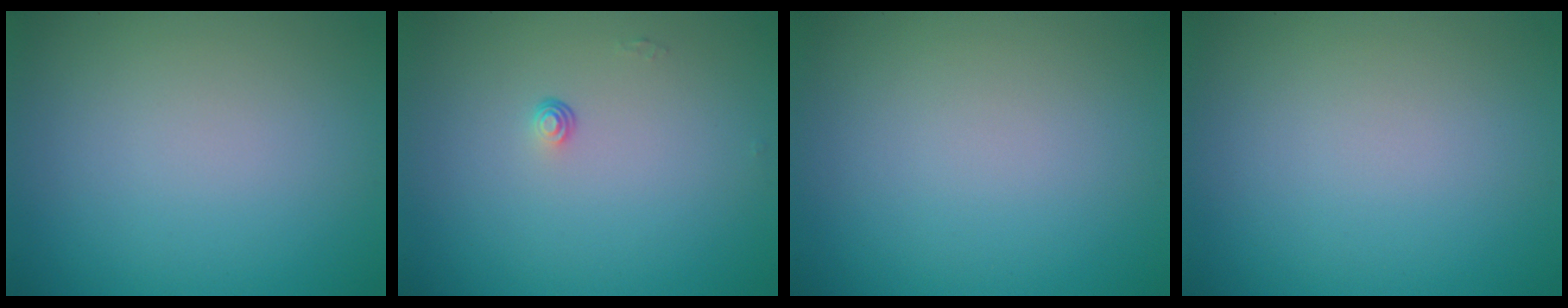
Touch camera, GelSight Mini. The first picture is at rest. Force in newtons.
{"total": 0.6, "press": 0.4, "slide": 0.5}
{"total": 0.0}
{"total": 0.0}